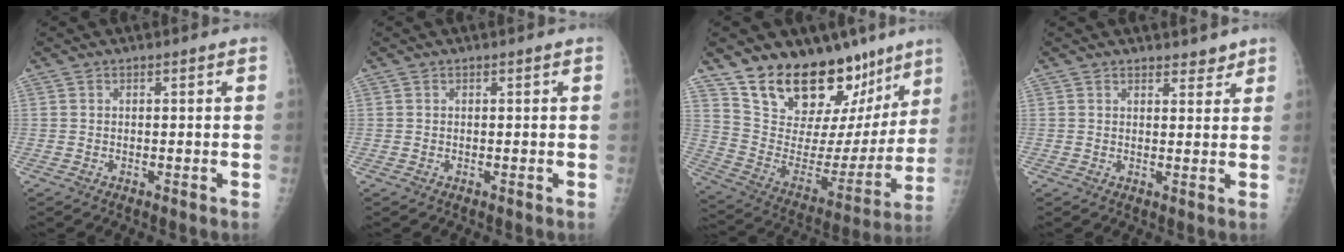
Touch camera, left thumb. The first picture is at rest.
{"total": 0.0}
{"total": 25.0, "force": [18.2, 12.5, 11.6], "torque": [-0.131, -0.098, 0.291]}
{"total": 2.8, "force": [2.4, 1.2, 0.7], "torque": [0.008, -0.016, 0.030]}